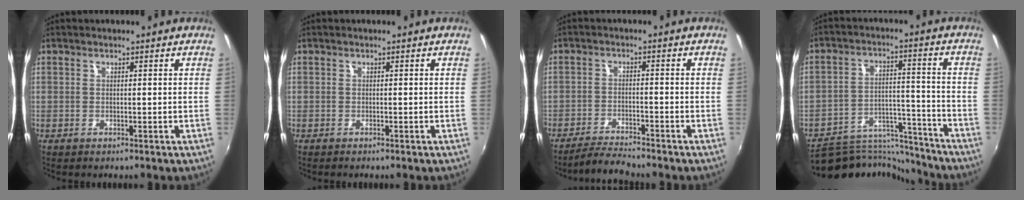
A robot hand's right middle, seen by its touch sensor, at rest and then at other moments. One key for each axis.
{"total": 0.0}
{"total": 5.3, "fx": -5.0, "fy": -0.1, "fz": 1.5, "tx": -0.050, "ty": -0.010, "tz": -0.093}
{"total": 11.5, "fx": -11.1, "fy": 2.7, "fz": 0.0, "tx": 0.002, "ty": 0.035, "tz": -0.177}